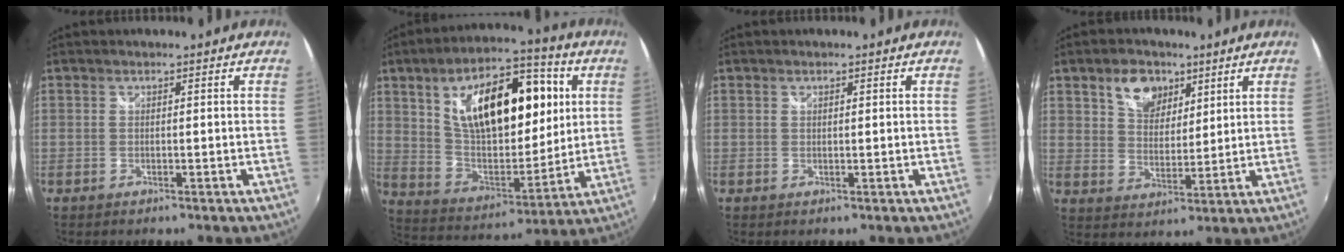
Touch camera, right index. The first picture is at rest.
{"total": 23.5, "force": [7.2, 11.8, 19.0], "torque": [-0.326, 0.019, 0.128]}
{"total": 0.6, "force": [0.3, 0.2, 0.4], "torque": [-0.008, 0.002, 0.005]}
{"total": 8.2, "force": [4.7, 5.3, 4.1], "torque": [-0.064, 0.013, 0.084]}